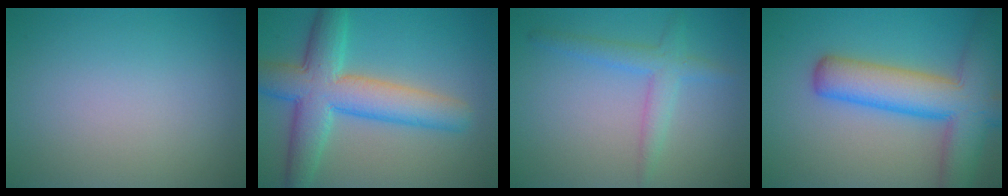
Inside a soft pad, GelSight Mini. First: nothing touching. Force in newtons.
{"total": 8.2, "press": 8.2, "slide": 0.4}
{"total": 2.8, "press": 2.8, "slide": 0.2}
{"total": 9.4, "press": 9.4, "slide": 0.5}